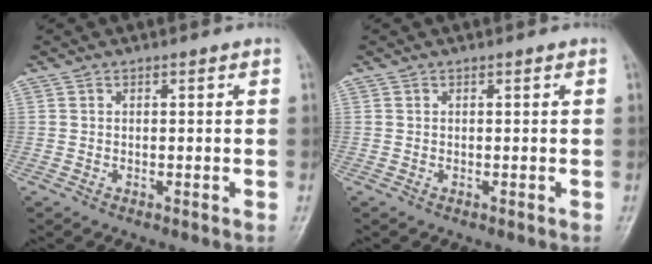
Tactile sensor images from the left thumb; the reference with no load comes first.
{"total": 0.0}